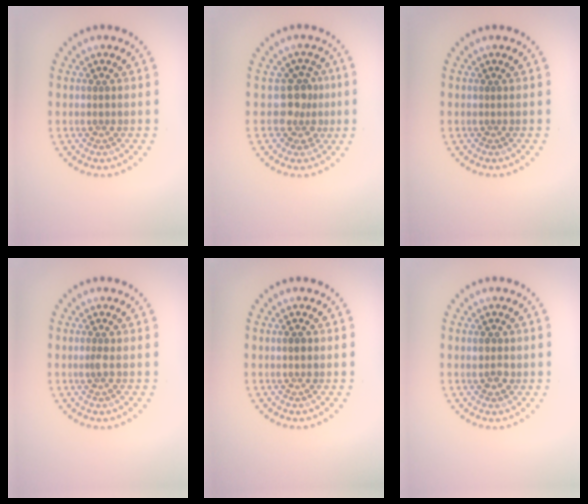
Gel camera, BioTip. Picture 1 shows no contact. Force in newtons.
{"total": 2.6, "press": 2.0, "slide": 1.6}
{"total": 0.0}
{"total": 0.7, "press": 0.5, "slide": 0.4}
{"total": 1.1, "press": 1.1, "slide": 0.0}
{"total": 1.5, "press": 1.5, "slide": 0.1}